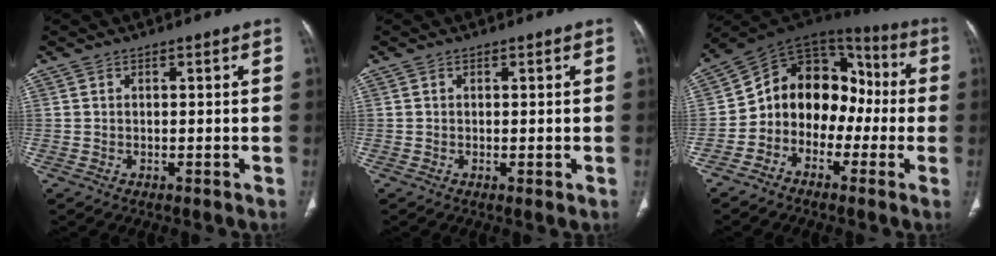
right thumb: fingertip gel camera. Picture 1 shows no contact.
{"total": 1.5, "force": [-0.6, 0.4, 1.3], "torque": [-0.019, -0.004, -0.005]}
{"total": 14.2, "force": [-2.9, 11.2, 8.2], "torque": [-0.074, 0.081, -0.064]}